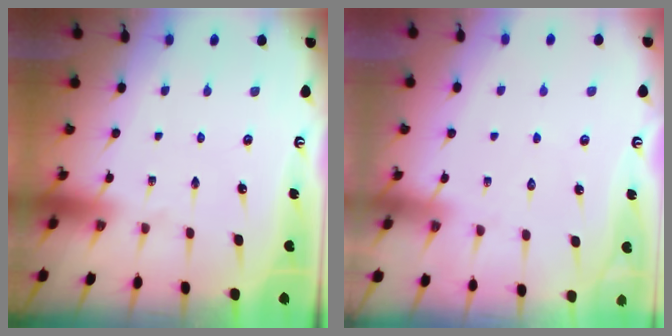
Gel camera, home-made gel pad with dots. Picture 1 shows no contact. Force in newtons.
{"total": 4.8, "press": 4.8, "slide": 0.7}